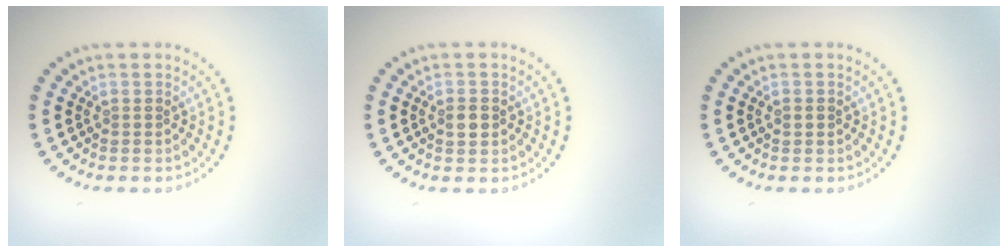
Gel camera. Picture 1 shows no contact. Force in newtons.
{"total": 1.5, "press": 1.5, "slide": 0.2}
{"total": 0.9, "press": 0.8, "slide": 0.2}